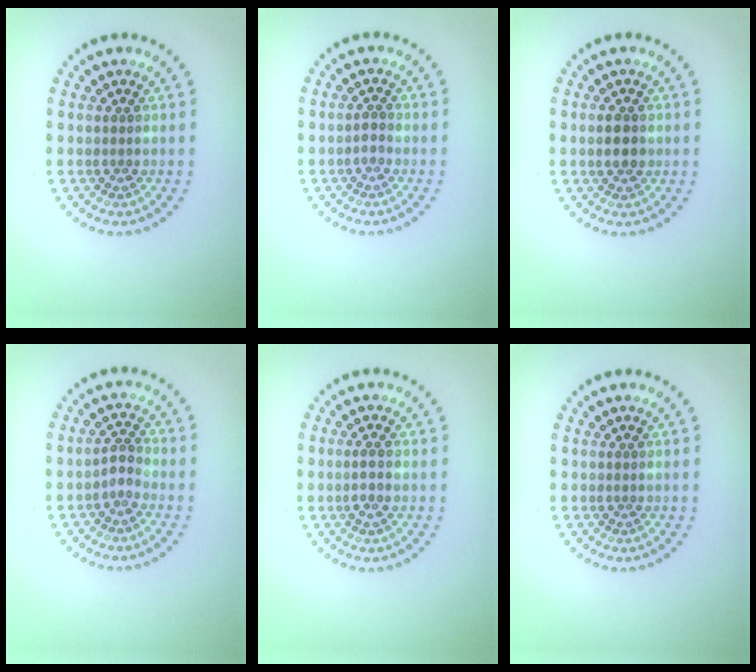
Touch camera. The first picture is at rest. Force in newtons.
{"total": 0.9, "press": 0.8, "slide": 0.3}
{"total": 2.3, "press": 2.3, "slide": 0.0}
{"total": 1.4, "press": 1.0, "slide": 0.9}
{"total": 1.5, "press": 1.2, "slide": 0.9}
{"total": 0.0}